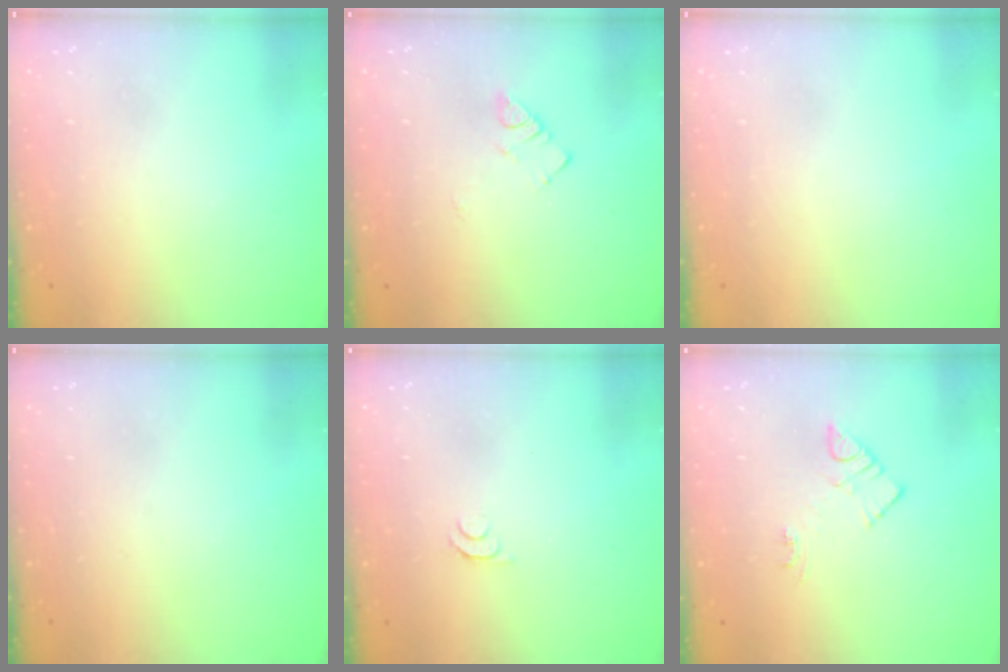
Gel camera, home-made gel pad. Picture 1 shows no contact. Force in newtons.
{"total": 2.8, "press": 2.7, "slide": 0.4}
{"total": 0.0}
{"total": 0.0}
{"total": 4.6, "press": 4.5, "slide": 0.7}
{"total": 5.6, "press": 5.5, "slide": 0.6}